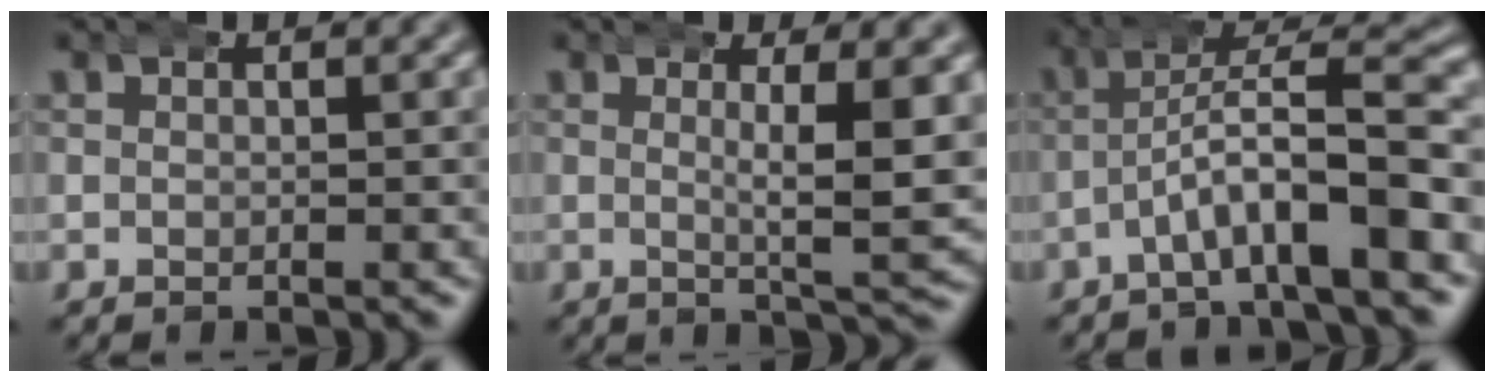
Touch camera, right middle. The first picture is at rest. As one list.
[{"total": 5.2, "force": [1.4, 0.3, 5.0], "torque": [-0.078, -0.001, 0.023]}, {"total": 7.0, "force": [-2.1, 2.2, 6.3], "torque": [-0.096, 0.003, -0.030]}]